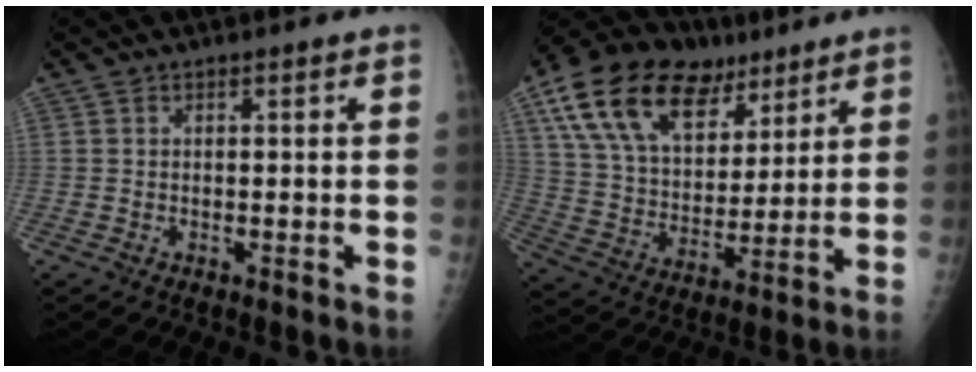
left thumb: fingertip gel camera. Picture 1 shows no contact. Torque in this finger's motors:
{"motor_torque": [1.89, 1.90, 1.44, -1.33, 0.30]}